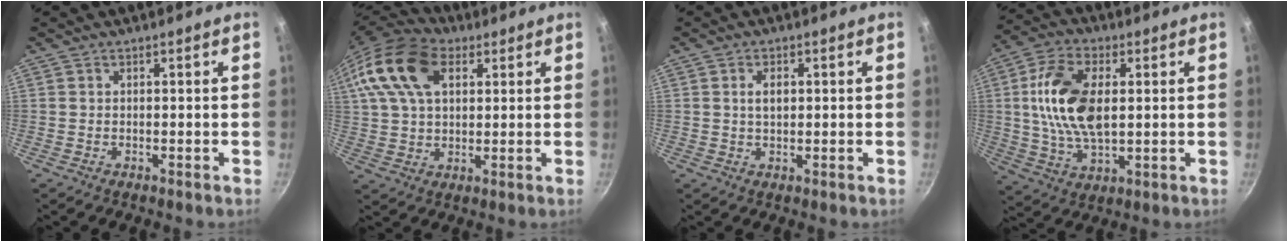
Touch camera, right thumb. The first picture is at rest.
{"total": 17.9, "force": [6.7, 11.2, 12.3], "torque": [-0.233, 0.010, 0.113]}
{"total": 2.9, "force": [0.7, 1.7, 2.3], "torque": [-0.031, 0.003, 0.013]}
{"total": 15.1, "force": [2.2, 8.3, 12.5], "torque": [-0.229, 0.003, 0.039]}